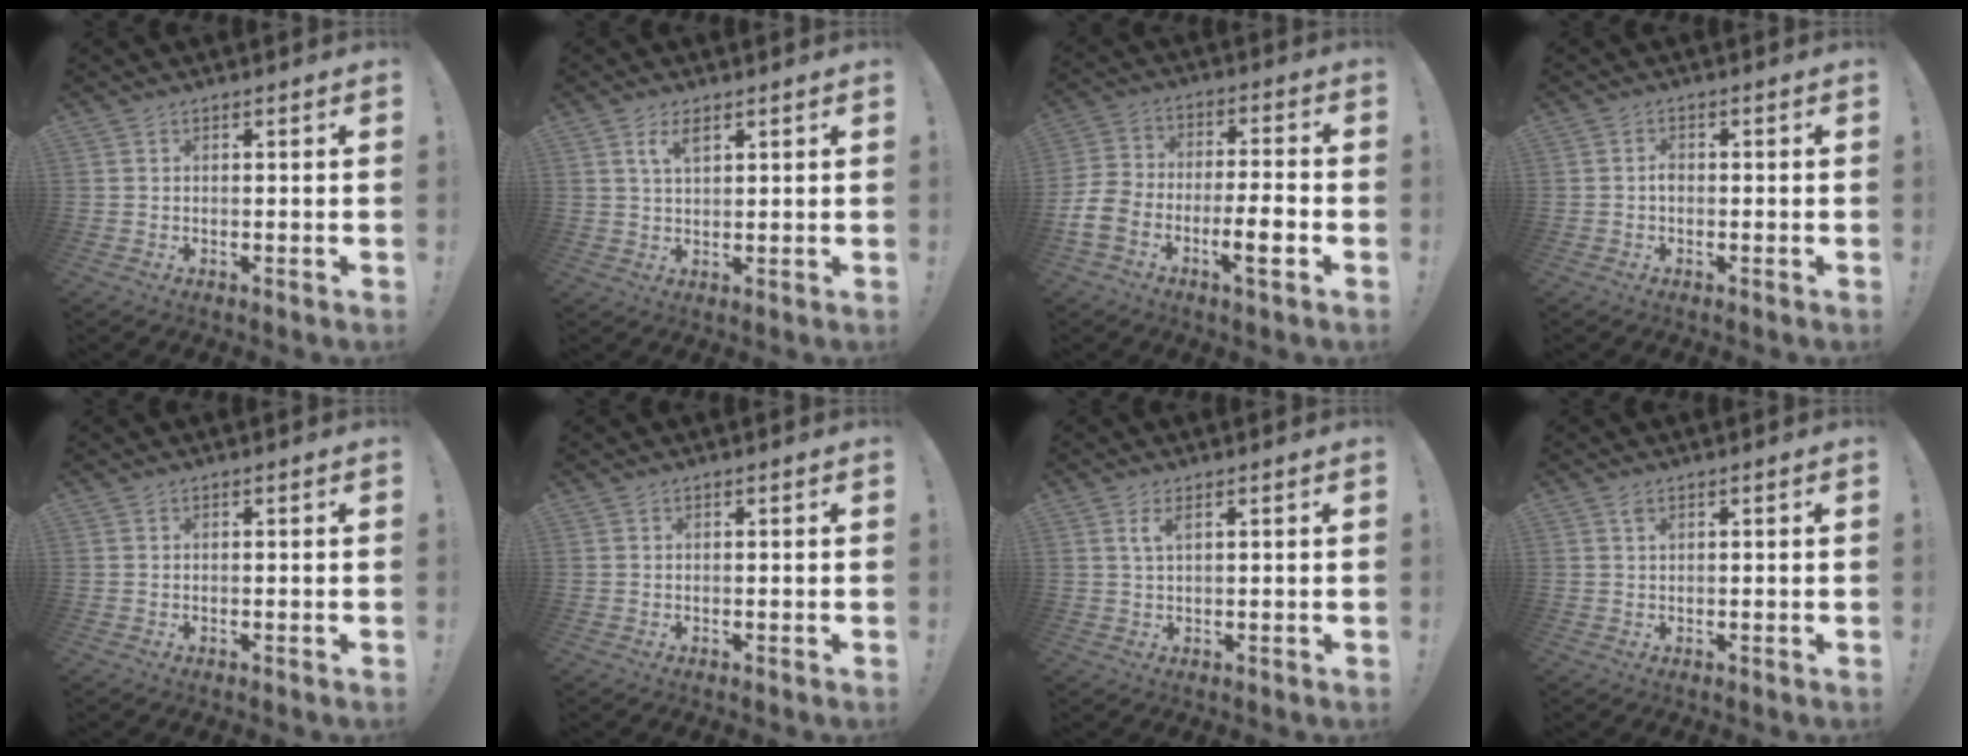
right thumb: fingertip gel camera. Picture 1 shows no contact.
{"total": 4.2, "force": [2.2, 1.8, 3.1], "torque": [-0.050, -0.005, 0.038]}
{"total": 13.0, "force": [-6.2, 6.2, 9.6], "torque": [-0.193, 0.033, -0.107]}
{"total": 1.4, "force": [-0.6, 0.9, 1.0], "torque": [-0.019, 0.005, -0.011]}
{"total": 0.0}
{"total": 0.0}
{"total": 2.7, "force": [1.3, 0.6, 2.2], "torque": [-0.040, -0.002, 0.022]}
{"total": 1.3, "force": [0.9, 0.6, 0.8], "torque": [-0.017, 0.001, 0.016]}